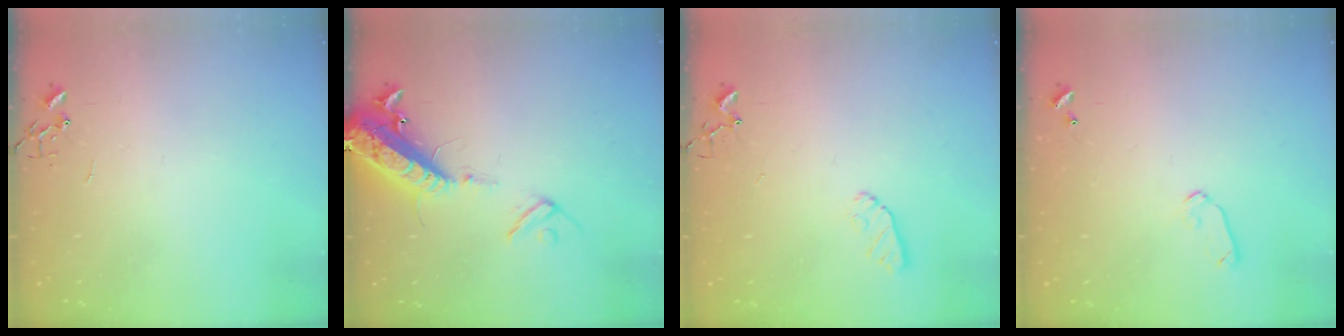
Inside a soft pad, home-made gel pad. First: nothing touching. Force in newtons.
{"total": 16.4, "press": 16.1, "slide": 3.1}
{"total": 7.2, "press": 7.1, "slide": 0.8}
{"total": 6.8, "press": 6.7, "slide": 1.0}